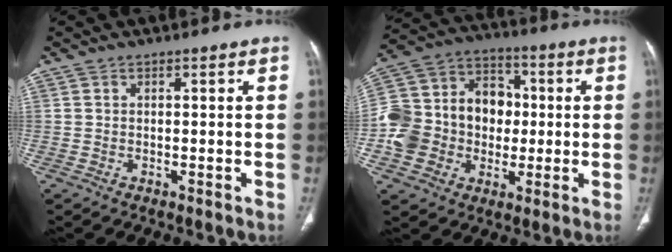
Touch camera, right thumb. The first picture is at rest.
{"total": 18.1, "force": [-1.7, 15.1, 9.8], "torque": [-0.148, 0.046, -0.031]}